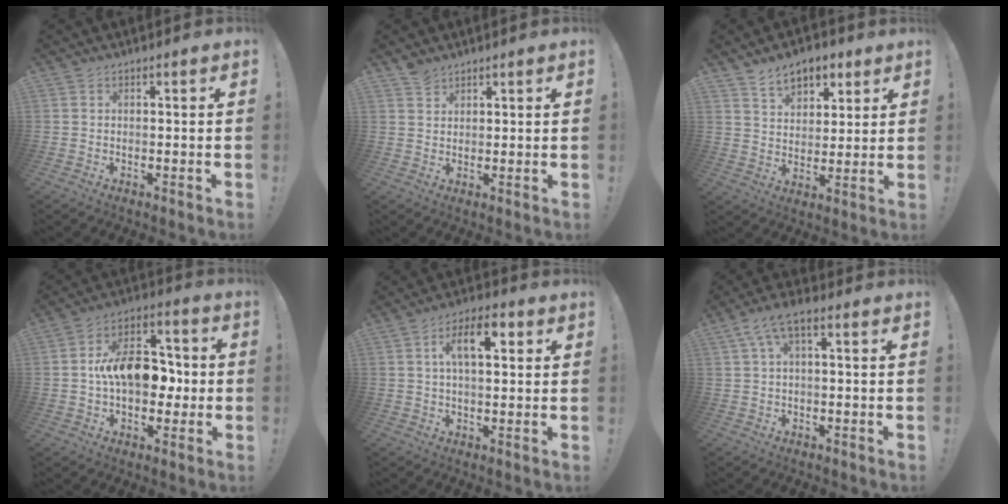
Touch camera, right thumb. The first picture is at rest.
{"total": 3.3, "force": [2.8, 1.6, 0.6], "torque": [-0.004, -0.017, 0.052]}
{"total": 9.8, "force": [6.3, 6.1, 4.3], "torque": [-0.052, -0.035, 0.117]}
{"total": 15.4, "force": [0.0, 9.8, 11.9], "torque": [-0.192, 0.015, 0.003]}
{"total": 9.4, "force": [2.5, 4.4, 8.0], "torque": [-0.127, 0.009, 0.039]}
{"total": 6.6, "force": [1.9, 2.1, 6.0], "torque": [-0.110, -0.002, 0.039]}